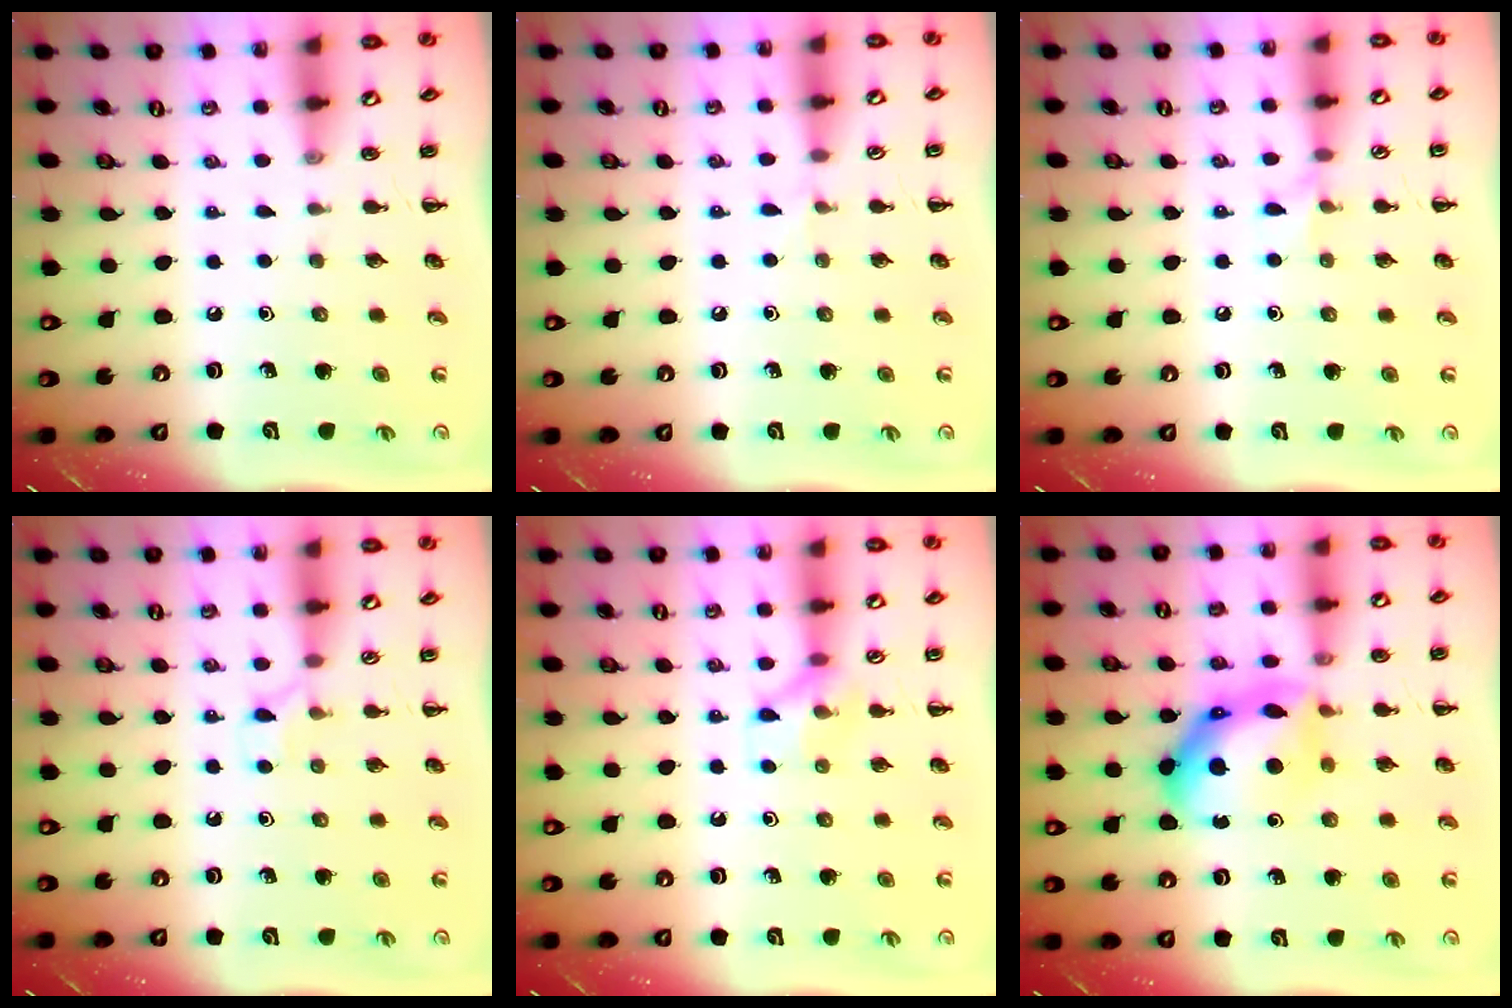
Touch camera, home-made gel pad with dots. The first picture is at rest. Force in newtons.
{"total": 3.5, "press": 3.3, "slide": 1.2}
{"total": 5.0, "press": 4.7, "slide": 1.7}
{"total": 4.0, "press": 3.7, "slide": 1.6}
{"total": 8.1, "press": 8.1, "slide": 0.4}
{"total": 14.1, "press": 14.1, "slide": 0.8}